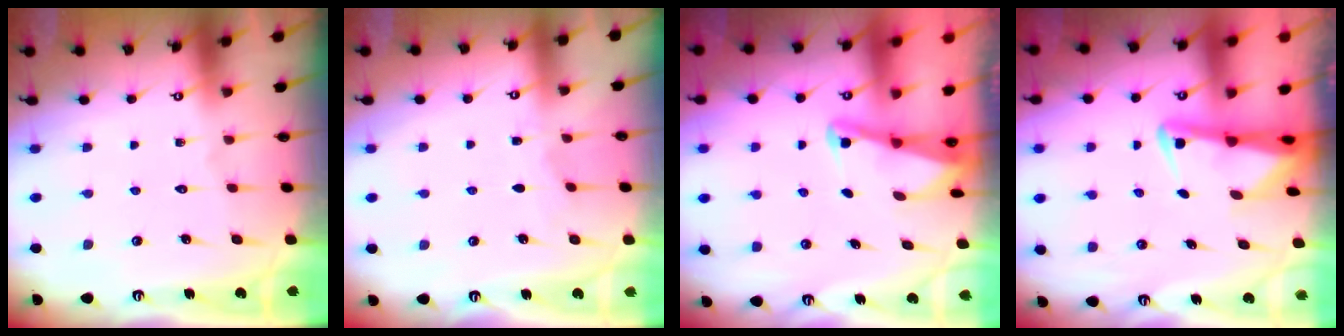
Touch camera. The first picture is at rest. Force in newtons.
{"total": 3.0, "press": 2.9, "slide": 0.5}
{"total": 2.0, "press": 2.0, "slide": 0.4}
{"total": 2.7, "press": 2.6, "slide": 0.6}